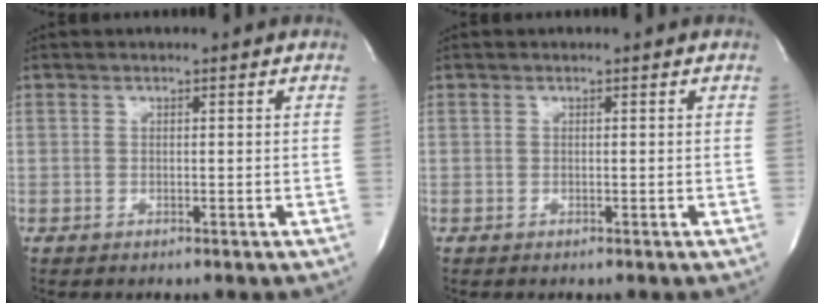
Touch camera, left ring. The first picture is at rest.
{"total": 0.0}